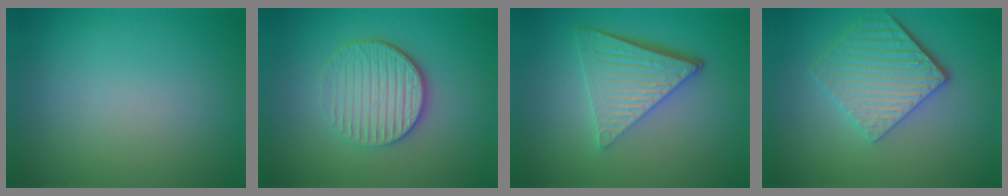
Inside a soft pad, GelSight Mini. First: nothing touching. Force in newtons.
{"total": 4.7, "press": 3.7, "slide": 3.0}
{"total": 6.6, "press": 4.4, "slide": 4.9}
{"total": 5.5, "press": 4.2, "slide": 3.5}